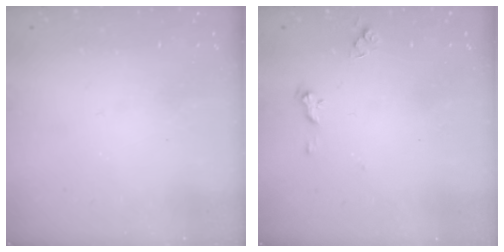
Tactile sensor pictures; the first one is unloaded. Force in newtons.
{"total": 5.3, "press": 5.2, "slide": 0.7}